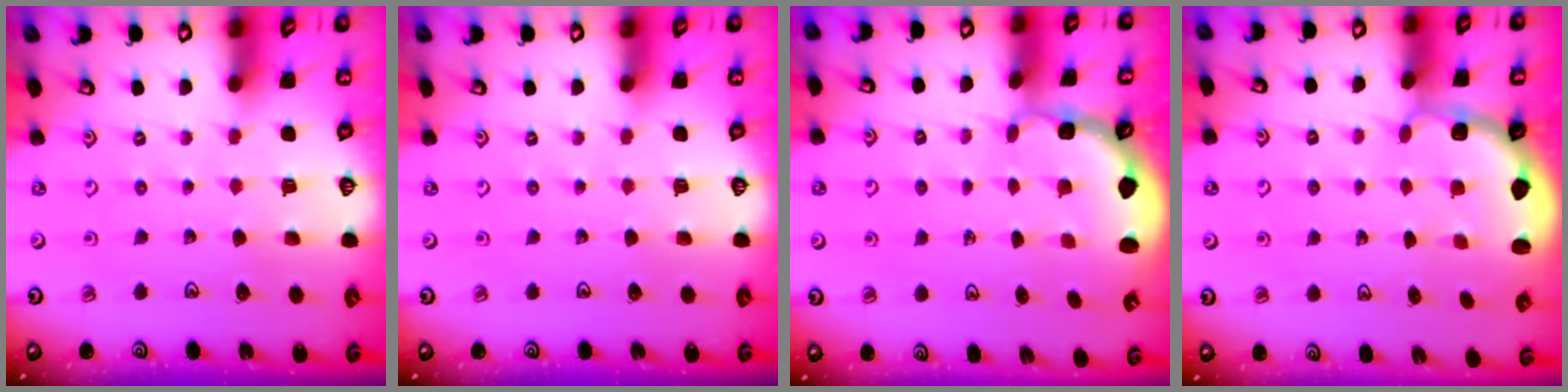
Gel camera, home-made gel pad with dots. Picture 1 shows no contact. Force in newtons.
{"total": 0.0}
{"total": 2.7, "press": 2.1, "slide": 1.7}
{"total": 3.0, "press": 2.2, "slide": 2.0}